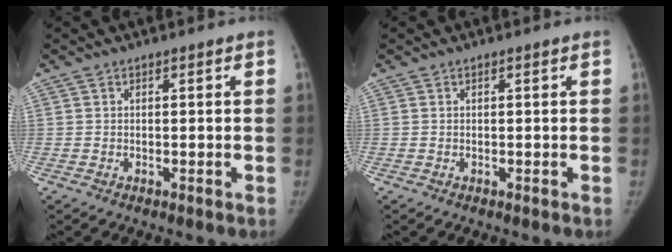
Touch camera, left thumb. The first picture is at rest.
{"total": 0.0}